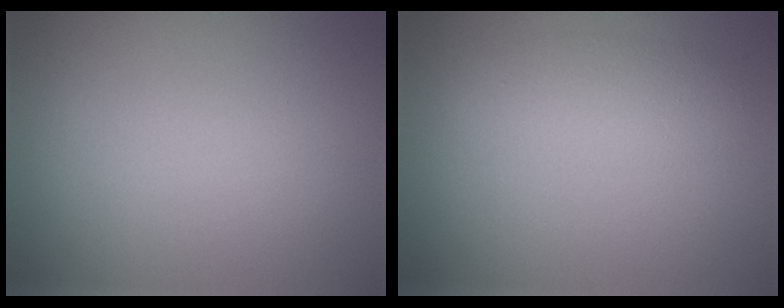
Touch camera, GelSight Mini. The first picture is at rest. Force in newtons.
{"total": 2.7, "press": 2.7, "slide": 0.0}